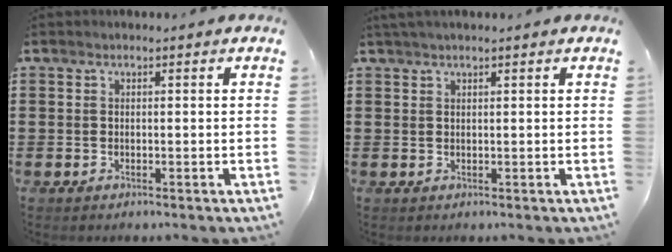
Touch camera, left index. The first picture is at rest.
{"total": 0.9, "force": [0.6, -0.1, 0.7], "torque": [-0.014, -0.001, 0.012]}